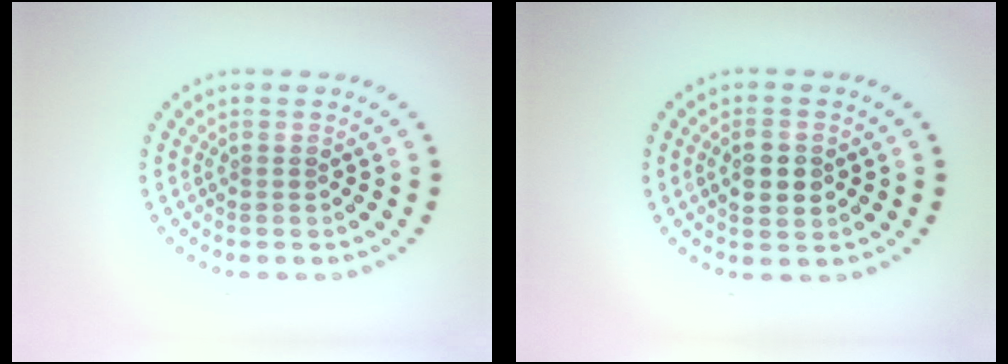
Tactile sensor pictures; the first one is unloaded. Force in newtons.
{"total": 2.9, "press": 2.9, "slide": 0.2}